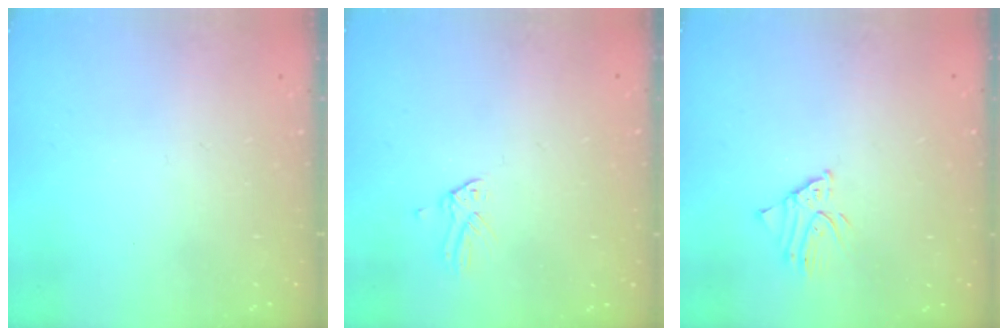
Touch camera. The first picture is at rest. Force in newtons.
{"total": 0.0}
{"total": 2.5, "press": 2.5, "slide": 0.2}